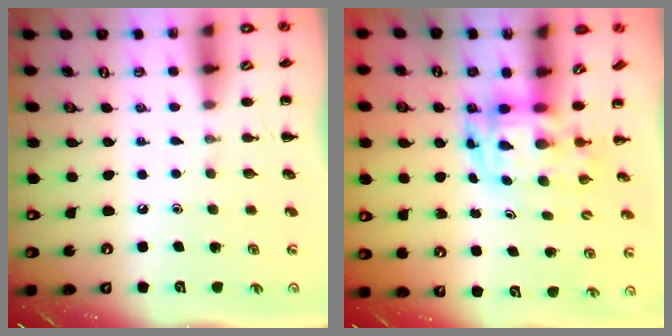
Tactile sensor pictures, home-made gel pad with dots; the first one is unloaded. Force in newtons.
{"total": 3.6, "press": 3.5, "slide": 0.7}